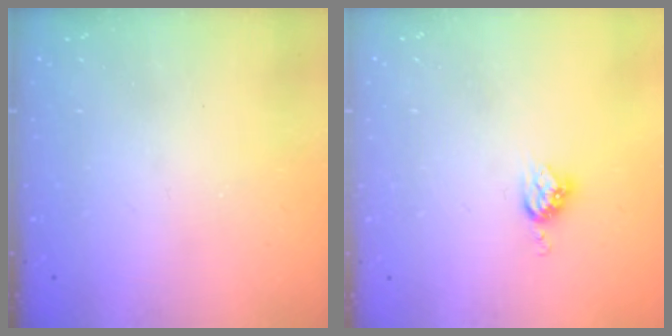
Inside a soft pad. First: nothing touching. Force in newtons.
{"total": 5.8, "press": 5.8, "slide": 0.3}